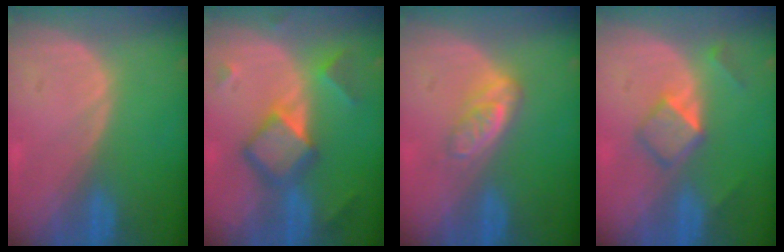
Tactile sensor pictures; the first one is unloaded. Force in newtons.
{"total": 7.6, "press": 7.6, "slide": 0.6}
{"total": 4.9, "press": 4.2, "slide": 2.4}
{"total": 5.3, "press": 4.5, "slide": 2.8}